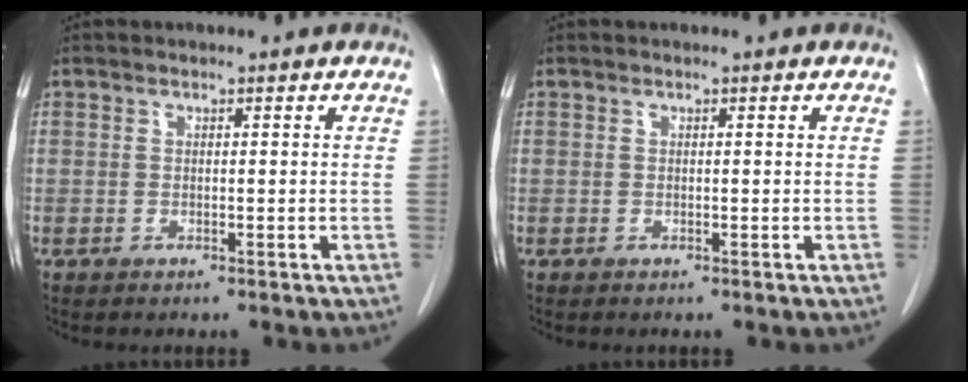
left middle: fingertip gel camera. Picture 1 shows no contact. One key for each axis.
{"total": 0.0}